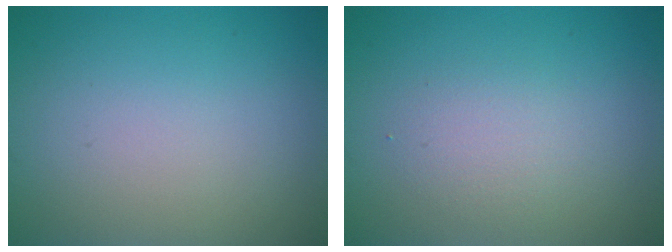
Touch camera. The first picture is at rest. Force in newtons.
{"total": 2.0, "press": 2.0, "slide": 0.0}